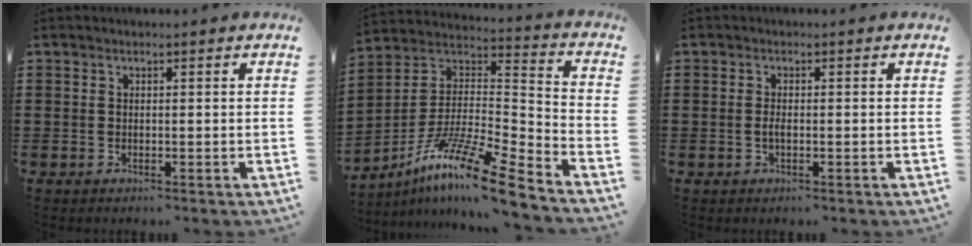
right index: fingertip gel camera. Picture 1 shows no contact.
{"total": 13.4, "force": [-10.0, 0.7, 8.9], "torque": [-0.167, 0.012, -0.194]}
{"total": 1.3, "force": [-0.2, 0.3, 1.2], "torque": [-0.023, -0.002, -0.004]}